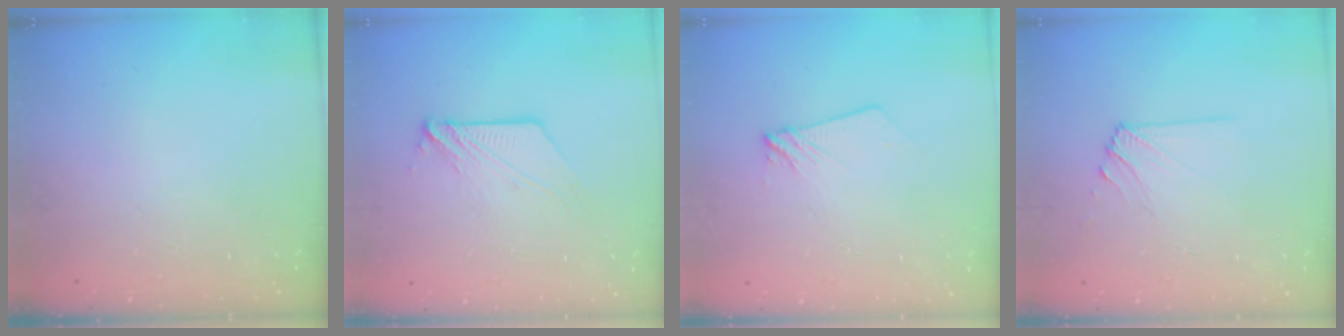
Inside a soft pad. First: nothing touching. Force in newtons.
{"total": 7.4, "press": 7.4, "slide": 0.5}
{"total": 4.6, "press": 4.6, "slide": 0.5}
{"total": 6.2, "press": 6.2, "slide": 0.9}